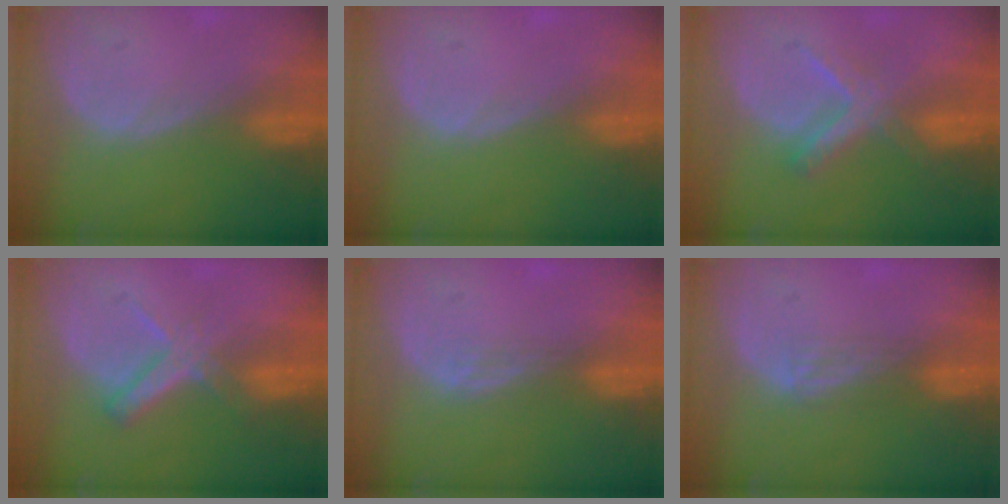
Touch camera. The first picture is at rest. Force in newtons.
{"total": 0.0}
{"total": 5.5, "press": 5.4, "slide": 1.1}
{"total": 5.8, "press": 5.3, "slide": 2.4}
{"total": 1.8, "press": 1.3, "slide": 1.2}
{"total": 2.2, "press": 1.8, "slide": 1.2}